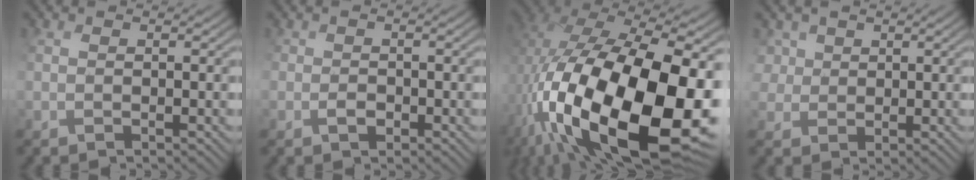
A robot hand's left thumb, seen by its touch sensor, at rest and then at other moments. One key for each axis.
{"total": 0.9, "fx": -0.5, "fy": 0.7, "fz": -0.3, "tx": 0.007, "ty": 0.001, "tz": -0.004}
{"total": 20.3, "fx": -4.0, "fy": 11.9, "fz": 16.0, "tx": -0.341, "ty": -0.049, "tz": -0.033}
{"total": 3.3, "fx": 1.6, "fy": 2.9, "fz": 0.0, "tx": -0.027, "ty": 0.012, "tz": 0.034}